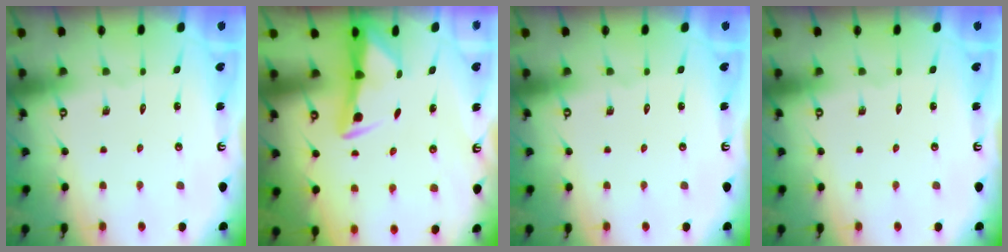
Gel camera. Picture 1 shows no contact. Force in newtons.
{"total": 2.9, "press": 2.8, "slide": 0.5}
{"total": 0.0}
{"total": 0.0}